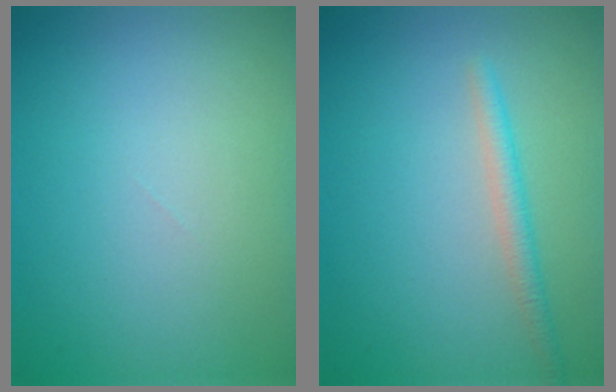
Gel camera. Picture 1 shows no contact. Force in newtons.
{"total": 1.9, "press": 1.9, "slide": 0.0}